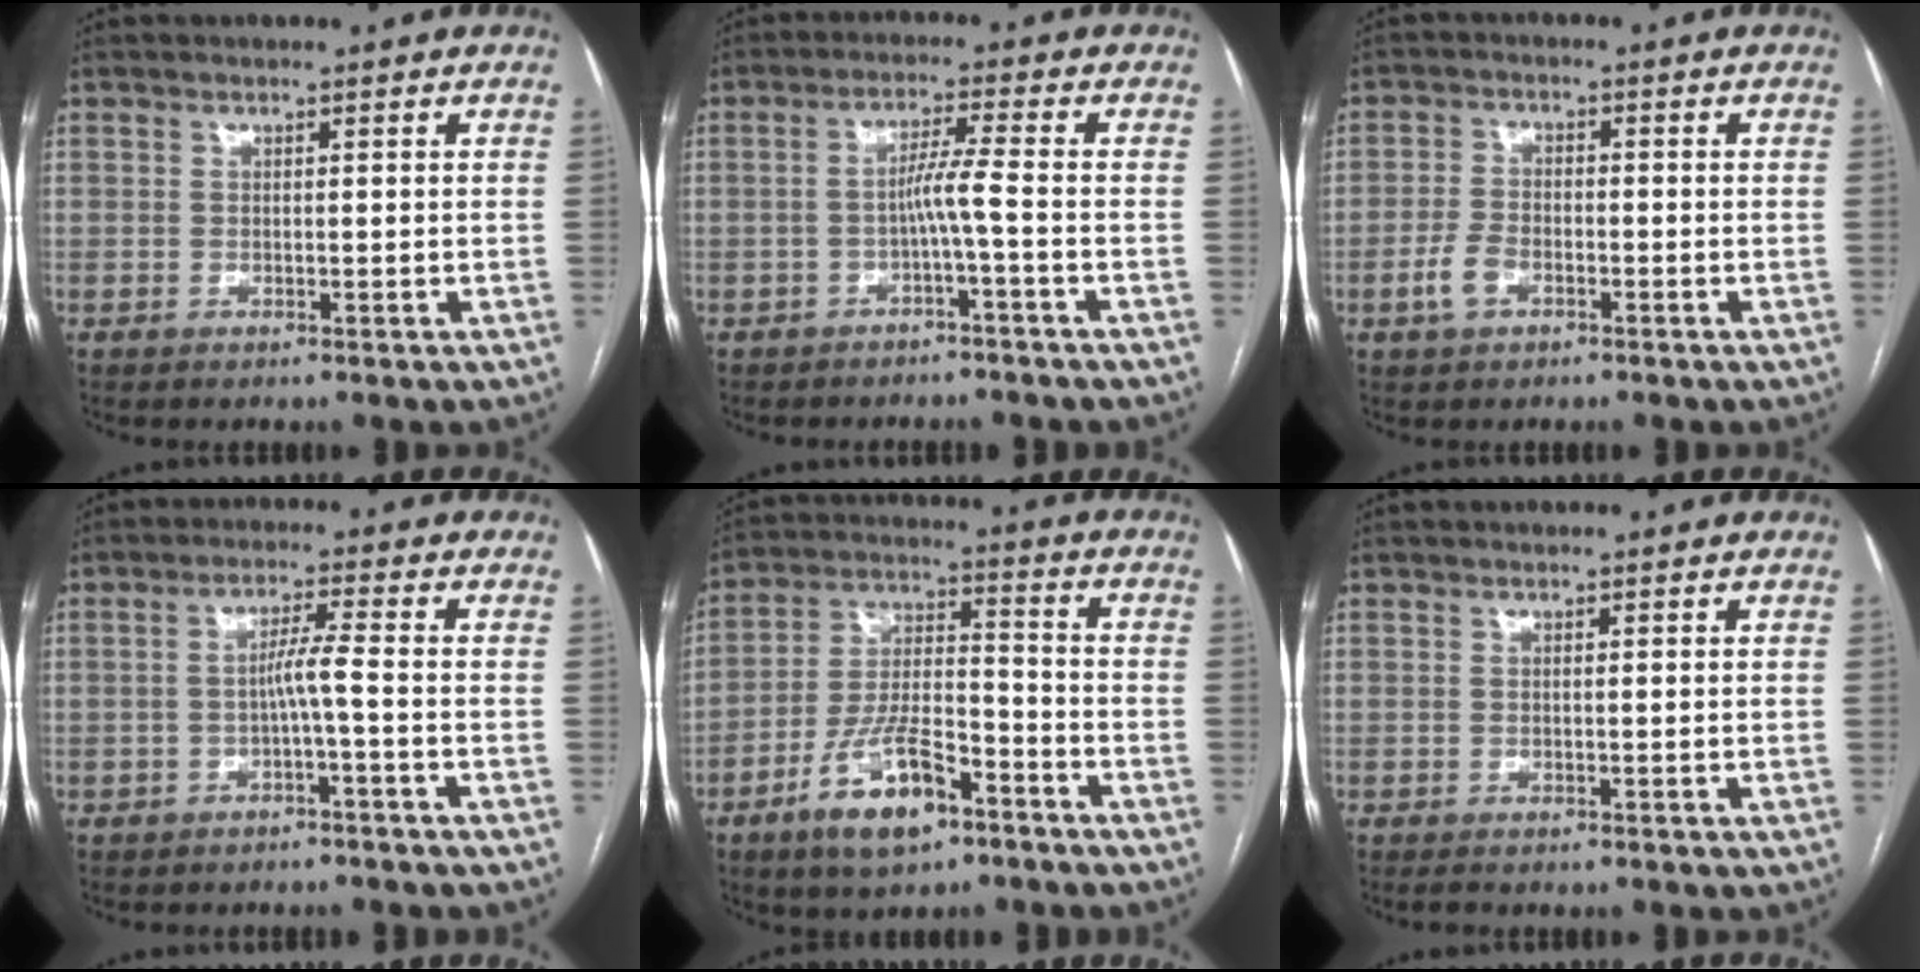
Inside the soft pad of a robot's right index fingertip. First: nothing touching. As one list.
[{"total": 3.9, "force": [-1.4, -0.8, 3.6], "torque": [-0.065, 0.010, -0.025]}, {"total": 4.0, "force": [-2.0, 2.2, 2.7], "torque": [-0.063, 0.003, -0.036]}, {"total": 3.5, "force": [-1.1, -0.6, 3.3], "torque": [-0.059, 0.010, -0.018]}, {"total": 12.0, "force": [-7.0, 4.2, 8.8], "torque": [-0.174, 0.006, -0.122]}, {"total": 0.7, "force": [-0.4, 0.3, 0.5], "torque": [-0.007, -0.001, -0.005]}]